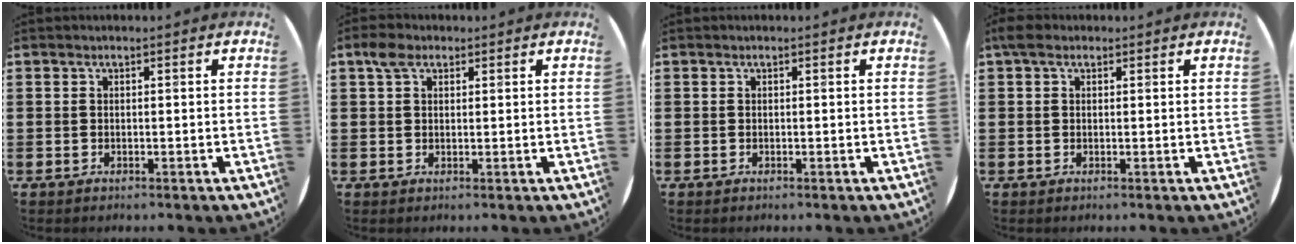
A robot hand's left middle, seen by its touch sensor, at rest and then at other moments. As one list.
[{"total": 2.6, "force": [1.7, 1.5, 1.2], "torque": [-0.019, 0.003, 0.031]}, {"total": 0.0}, {"total": 1.5, "force": [0.9, 0.9, 0.8], "torque": [-0.009, 0.005, 0.014]}]